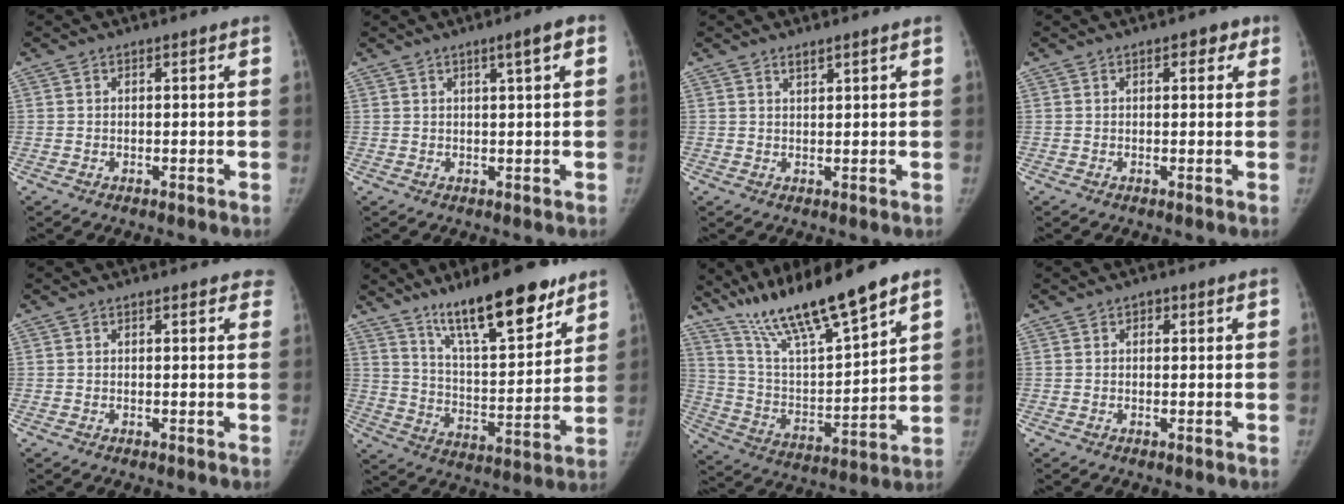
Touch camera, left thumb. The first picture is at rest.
{"total": 3.1, "force": [1.3, 0.2, 2.8], "torque": [-0.037, 0.002, 0.020]}
{"total": 1.3, "force": [1.1, 0.3, 0.7], "torque": [-0.008, -0.009, 0.021]}
{"total": 2.8, "force": [1.2, 1.7, 1.8], "torque": [0.004, 0.002, 0.010]}
{"total": 2.1, "force": [1.7, 1.1, 0.4], "torque": [0.026, -0.003, 0.003]}
{"total": 19.2, "force": [13.3, 5.3, 12.8], "torque": [-0.165, -0.076, 0.222]}
{"total": 19.5, "force": [14.9, 2.8, 12.3], "torque": [-0.196, -0.068, 0.275]}
{"total": 1.2, "force": [0.4, 0.9, 0.6], "torque": [0.000, 0.001, 0.003]}